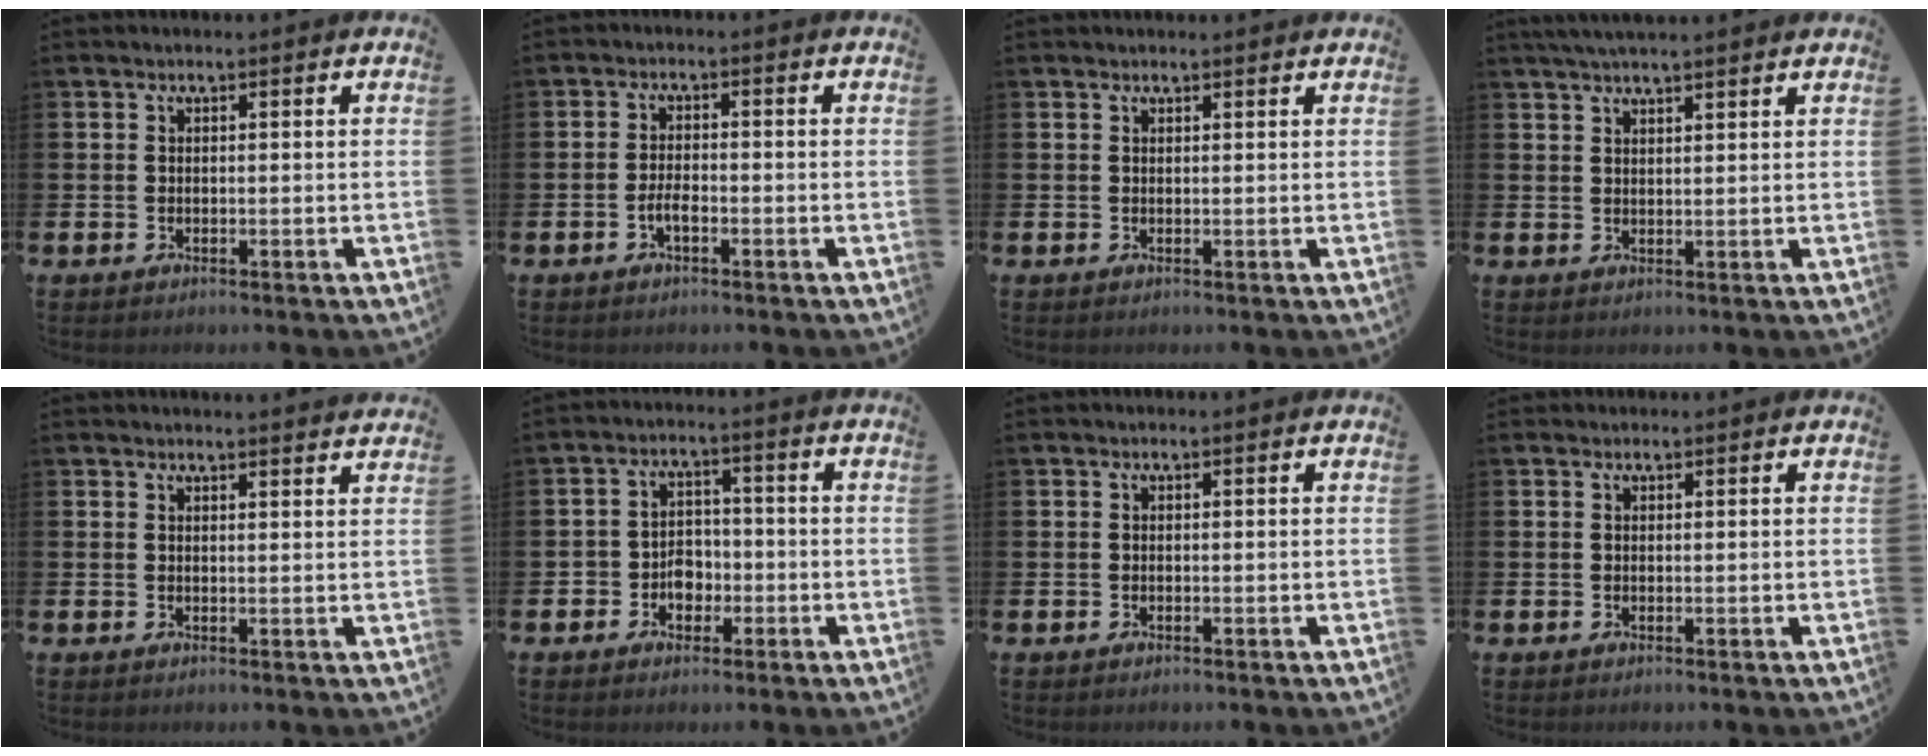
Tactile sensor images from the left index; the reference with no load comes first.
{"total": 2.1, "force": [-0.9, 0.8, 1.7], "torque": [-0.037, 0.005, -0.016]}
{"total": 0.7, "force": [0.7, 0.0, 0.1], "torque": [0.011, -0.006, 0.010]}
{"total": 3.4, "force": [3.2, 0.1, 1.1], "torque": [-0.025, -0.006, 0.059]}
{"total": 2.0, "force": [2.0, -0.3, -0.2], "torque": [0.015, -0.018, 0.034]}
{"total": 3.7, "force": [-1.6, 3.0, 1.4], "torque": [-0.023, 0.003, -0.038]}
{"total": 0.0}
{"total": 0.5, "force": [0.5, 0.3, -0.1], "torque": [0.015, -0.003, 0.006]}